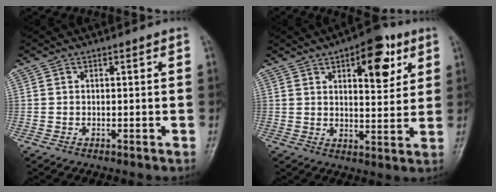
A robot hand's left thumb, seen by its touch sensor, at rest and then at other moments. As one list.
[{"total": 11.8, "force": [5.5, 5.3, 8.9], "torque": [-0.091, -0.021, 0.076]}]